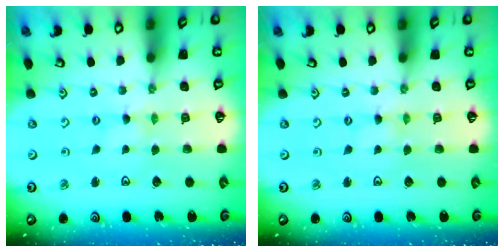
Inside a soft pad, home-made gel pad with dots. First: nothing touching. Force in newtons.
{"total": 0.0}